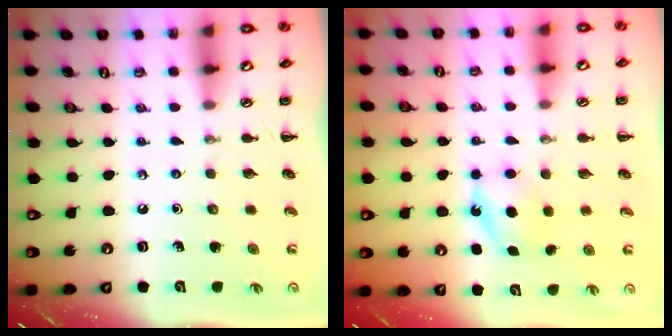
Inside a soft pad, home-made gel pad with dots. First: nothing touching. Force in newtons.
{"total": 5.9, "press": 5.7, "slide": 1.4}